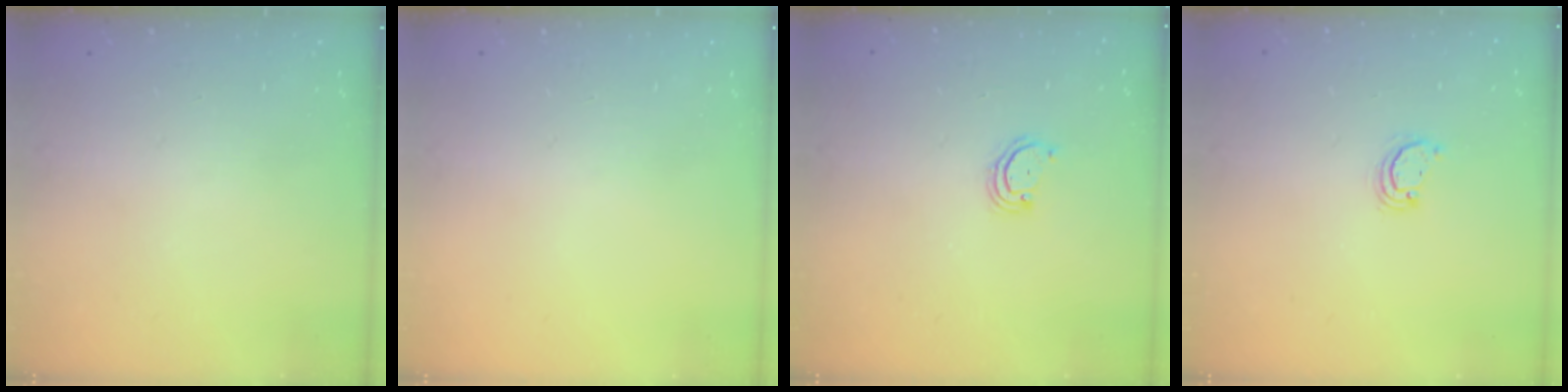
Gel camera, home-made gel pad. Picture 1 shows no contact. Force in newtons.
{"total": 0.0}
{"total": 3.3, "press": 3.3, "slide": 0.5}
{"total": 2.2, "press": 2.2, "slide": 0.3}